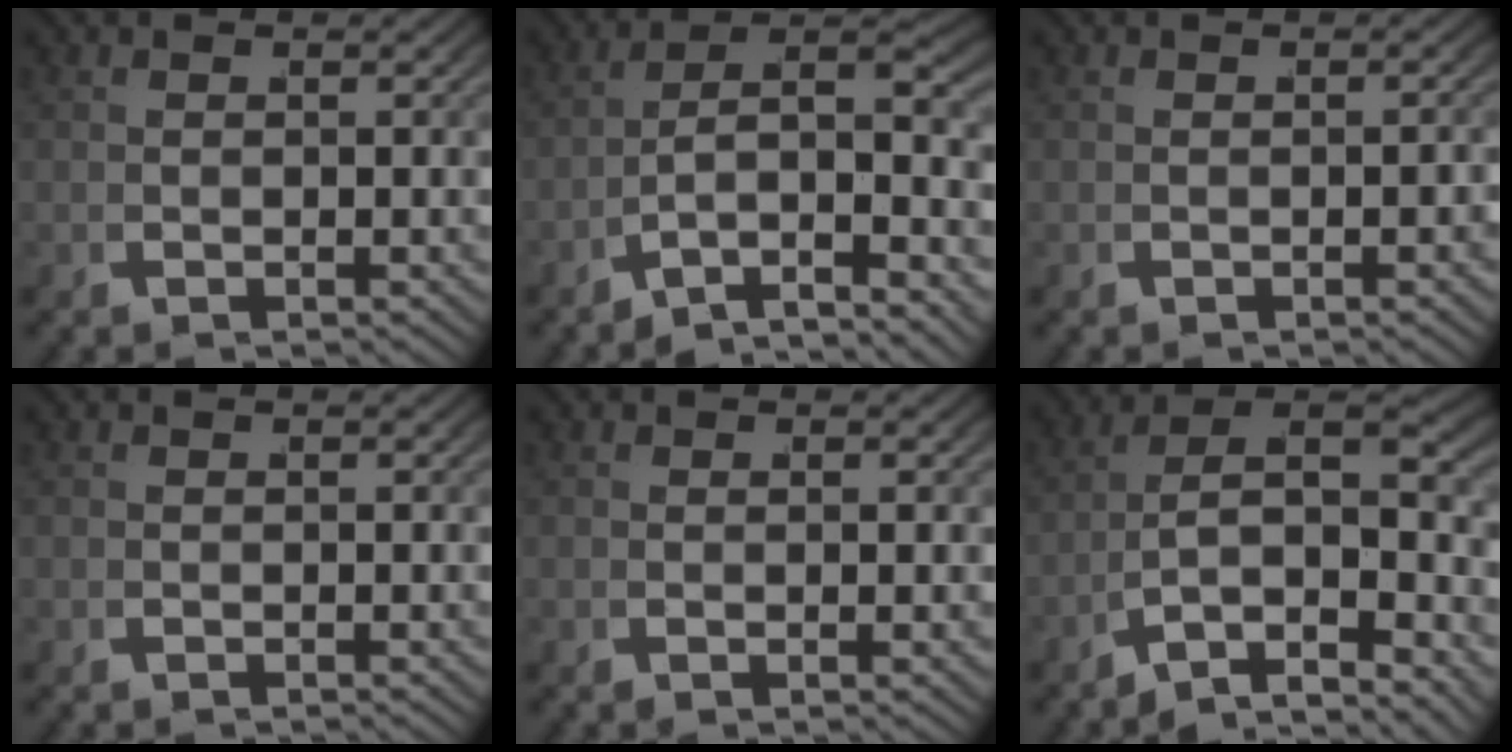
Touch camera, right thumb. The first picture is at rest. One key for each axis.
{"total": 9.5, "fx": -1.8, "fy": 5.8, "fz": 7.4, "tx": -0.143, "ty": -0.034, "tz": -0.019}
{"total": 0.6, "fx": -0.4, "fy": 0.1, "fz": 0.4, "tx": -0.005, "ty": 0.002, "tz": -0.007}
{"total": 0.0}
{"total": 0.7, "fx": 0.1, "fy": 0.2, "fz": 0.7, "tx": -0.015, "ty": 0.004, "tz": -0.001}
{"total": 11.2, "fx": -2.0, "fy": 7.5, "fz": 8.1, "tx": -0.165, "ty": -0.043, "tz": -0.020}